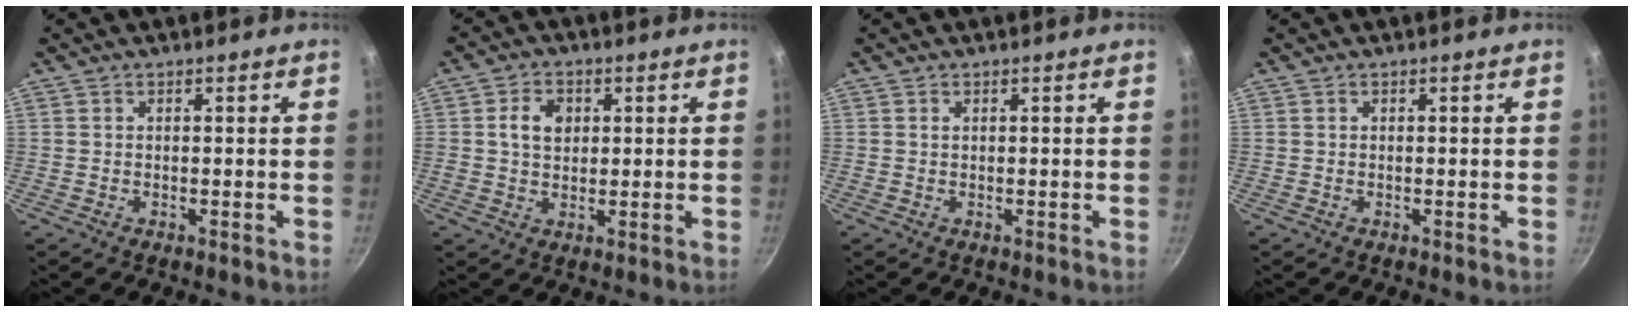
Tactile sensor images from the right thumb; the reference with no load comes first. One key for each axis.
{"total": 5.7, "fx": 1.2, "fy": 4.4, "fz": 3.4, "tx": -0.040, "ty": 0.003, "tz": 0.018}
{"total": 0.5, "fx": 0.2, "fy": 0.4, "fz": 0.3, "tx": -0.005, "ty": 0.001, "tz": 0.004}
{"total": 0.0}